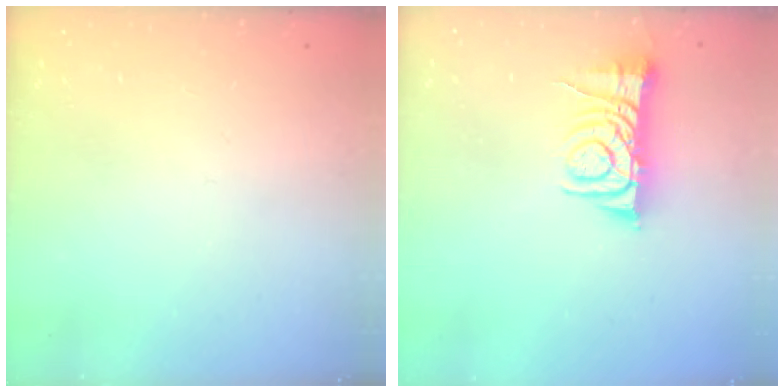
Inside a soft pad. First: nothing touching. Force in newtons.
{"total": 7.0, "press": 7.0, "slide": 0.9}